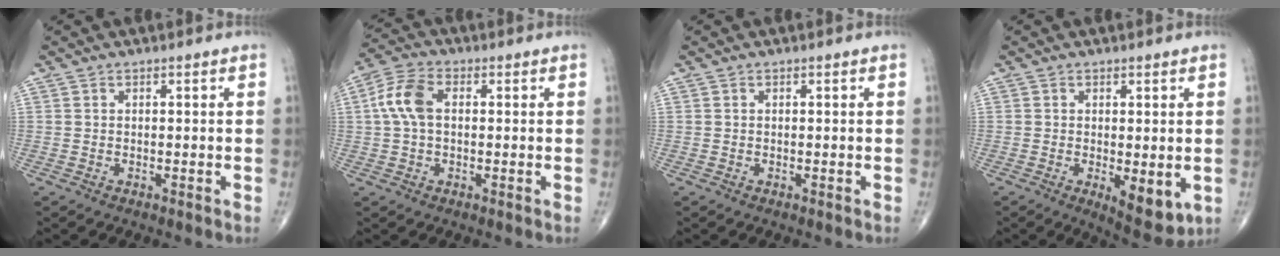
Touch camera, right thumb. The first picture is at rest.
{"total": 7.6, "force": [0.9, 4.6, 5.9], "torque": [-0.130, 0.022, 0.011]}
{"total": 0.0}
{"total": 7.0, "force": [-1.4, 3.0, 6.2], "torque": [-0.081, -0.020, -0.013]}